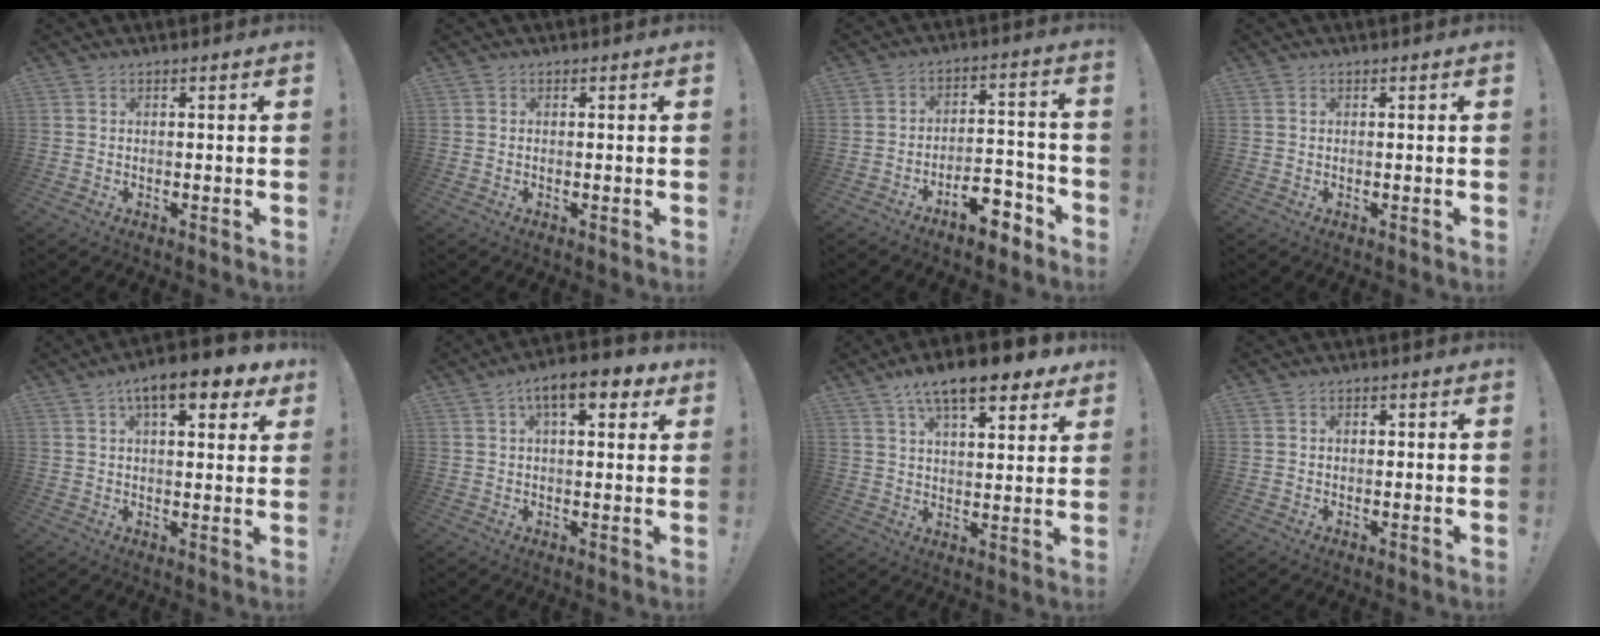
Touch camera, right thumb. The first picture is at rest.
{"total": 0.0}
{"total": 10.5, "force": [-7.4, 4.8, 5.7], "torque": [-0.070, 0.069, -0.125]}
{"total": 0.0}
{"total": 11.2, "force": [5.8, 4.1, 8.7], "torque": [-0.126, -0.022, 0.095]}
{"total": 10.3, "force": [4.7, 4.3, 8.1], "torque": [-0.112, -0.012, 0.075]}
{"total": 13.4, "force": [8.6, 4.6, 9.1], "torque": [-0.144, -0.047, 0.146]}
{"total": 1.1, "force": [-0.2, 0.9, 0.7], "torque": [-0.012, 0.003, -0.004]}